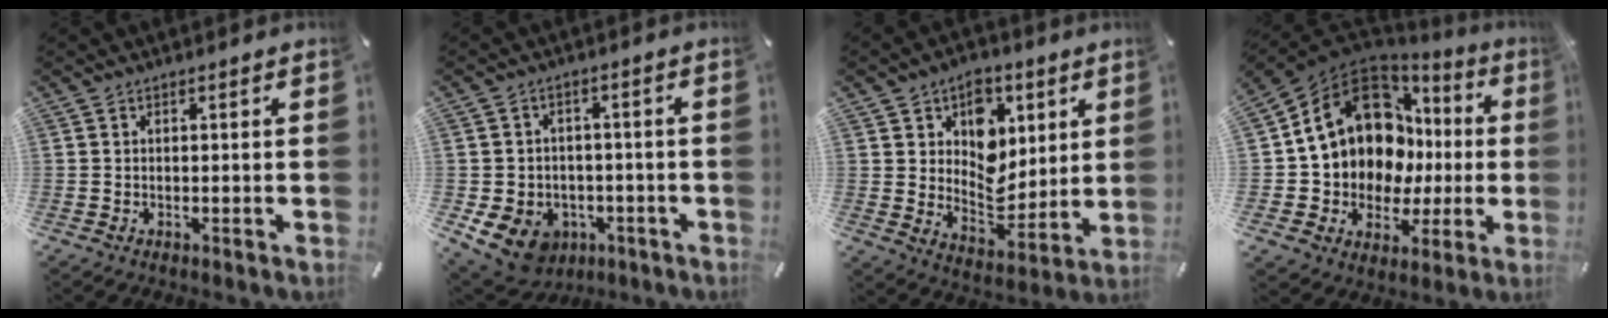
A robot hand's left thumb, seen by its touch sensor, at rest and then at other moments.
{"total": 9.6, "force": [-4.4, 7.8, 3.4], "torque": [-0.086, 0.022, -0.077]}
{"total": 10.1, "force": [4.2, 8.6, 3.2], "torque": [-0.038, -0.047, 0.076]}
{"total": 16.0, "force": [6.4, 12.2, 8.1], "torque": [-0.153, -0.051, 0.129]}